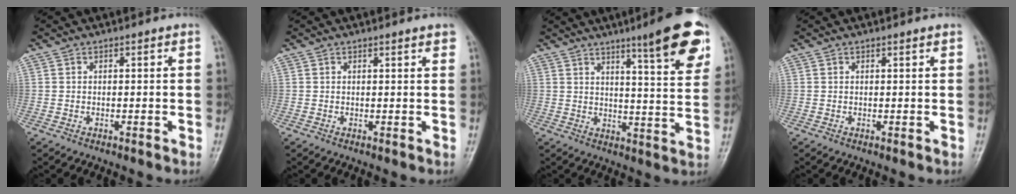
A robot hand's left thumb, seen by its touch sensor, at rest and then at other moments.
{"total": 1.7, "force": [1.2, 0.3, 1.1], "torque": [-0.010, -0.002, 0.013]}
{"total": 12.3, "force": [7.4, 1.7, 9.7], "torque": [-0.112, -0.036, 0.099]}
{"total": 0.6, "force": [0.5, 0.0, 0.4], "torque": [-0.008, -0.001, 0.007]}